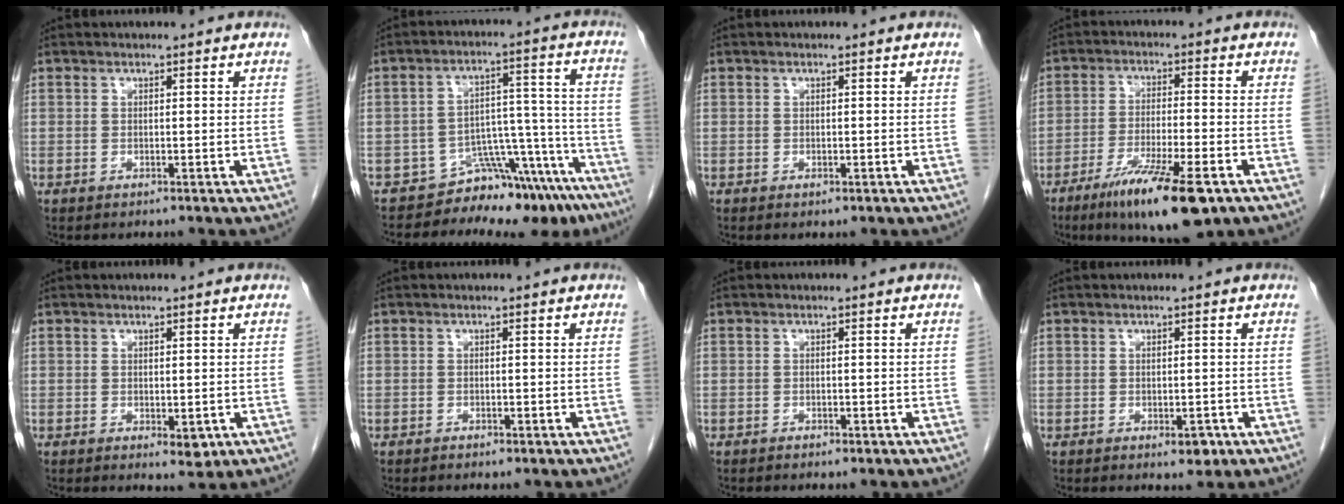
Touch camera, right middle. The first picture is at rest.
{"total": 12.3, "force": [-11.0, 4.1, 3.8], "torque": [-0.009, 0.076, -0.153]}
{"total": 0.7, "force": [-0.3, 0.4, 0.4], "torque": [-0.007, 0.000, -0.002]}
{"total": 12.5, "force": [-7.5, 1.7, 9.9], "torque": [-0.169, -0.027, -0.120]}
{"total": 2.3, "force": [-0.6, 1.2, 1.9], "torque": [-0.019, -0.003, -0.001]}
{"total": 1.1, "force": [-0.9, 0.4, 0.6], "torque": [-0.012, -0.001, -0.009]}
{"total": 1.3, "force": [-1.0, 0.5, 0.6], "torque": [-0.013, -0.001, -0.010]}
{"total": 2.0, "force": [-0.9, 1.1, 1.4], "torque": [-0.015, 0.001, -0.006]}